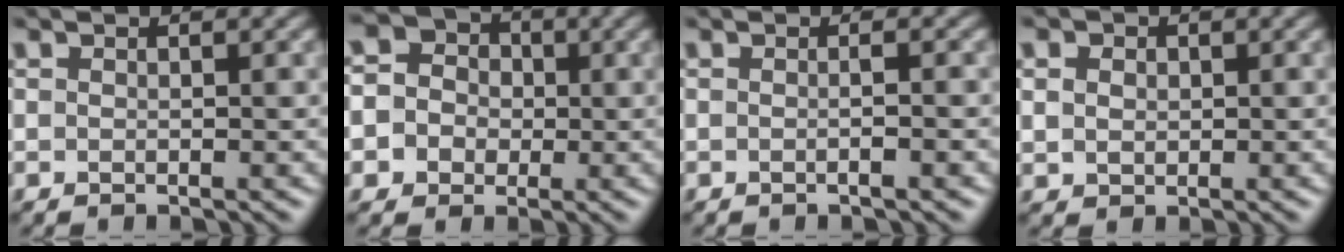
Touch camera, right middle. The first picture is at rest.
{"total": 7.2, "force": [-1.2, 6.8, 2.2], "torque": [-0.044, 0.013, -0.054]}
{"total": 1.7, "force": [-0.1, 0.6, 1.6], "torque": [-0.007, -0.007, -0.010]}
{"total": 2.0, "force": [0.6, 1.6, 1.0], "torque": [-0.022, 0.007, 0.009]}